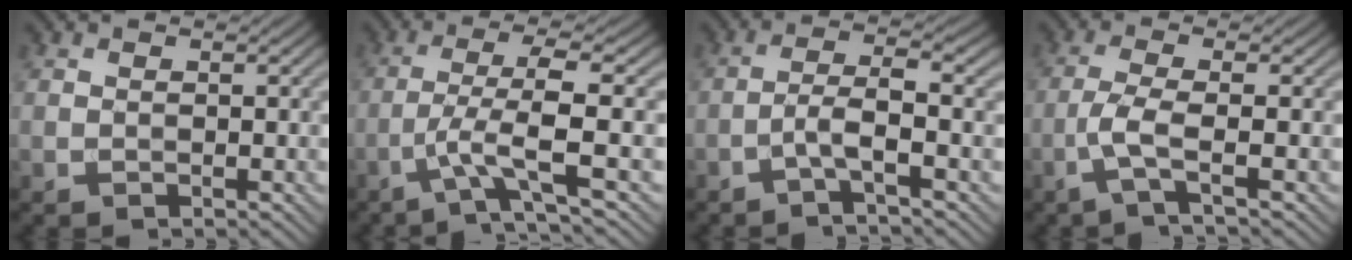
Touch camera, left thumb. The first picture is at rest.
{"total": 5.9, "force": [-2.0, 0.6, 5.5], "torque": [-0.102, 0.011, -0.052]}
{"total": 3.5, "force": [-1.6, 0.4, 3.1], "torque": [-0.061, 0.013, -0.044]}
{"total": 3.7, "force": [-1.6, 0.4, 3.3], "torque": [-0.068, 0.009, -0.050]}